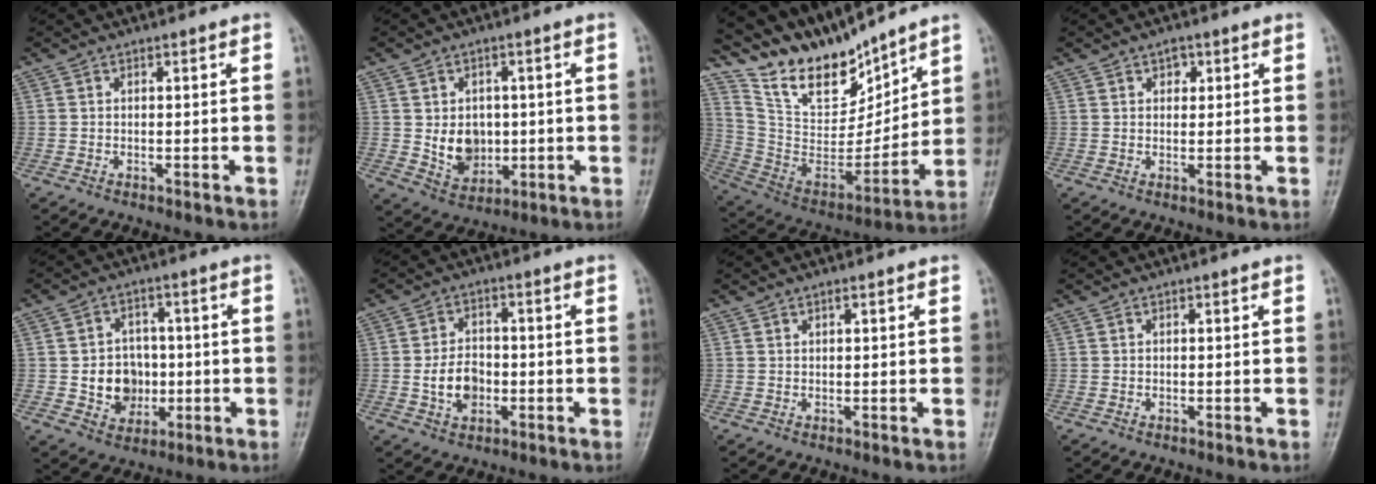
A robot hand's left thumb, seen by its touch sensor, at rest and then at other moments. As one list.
[{"total": 7.9, "force": [0.1, 6.3, 4.7], "torque": [-0.044, -0.007, 0.015]}, {"total": 17.9, "force": [15.6, 6.3, 6.2], "torque": [-0.070, -0.090, 0.301]}, {"total": 2.4, "force": [1.1, 1.7, 1.3], "torque": [-0.005, -0.002, 0.013]}, {"total": 8.9, "force": [-0.8, 7.7, 4.5], "torque": [-0.030, 0.009, -0.008]}, {"total": 7.0, "force": [-1.3, 5.1, 4.7], "torque": [-0.062, 0.012, -0.023]}, {"total": 0.9, "force": [0.6, 0.4, 0.6], "torque": [-0.008, -0.002, 0.009]}, {"total": 0.0}]